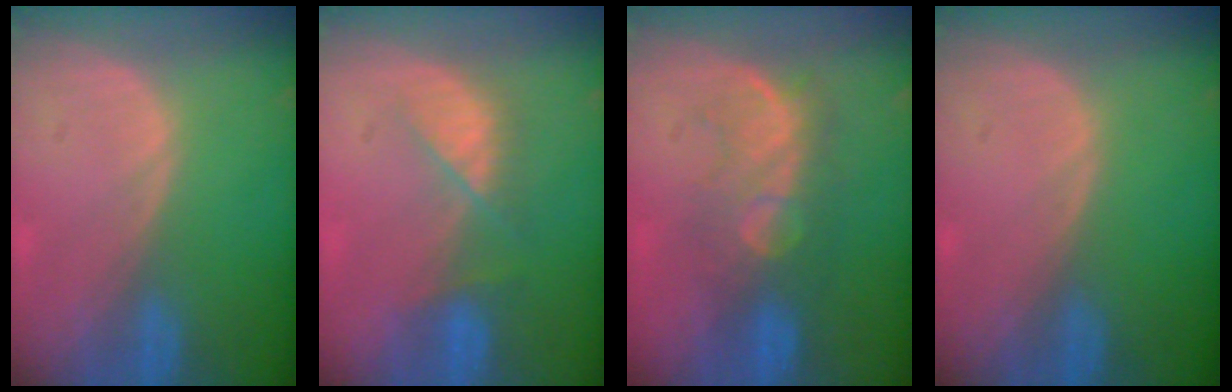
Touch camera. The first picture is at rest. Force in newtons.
{"total": 4.6, "press": 4.6, "slide": 0.5}
{"total": 8.0, "press": 7.8, "slide": 1.7}
{"total": 0.0}